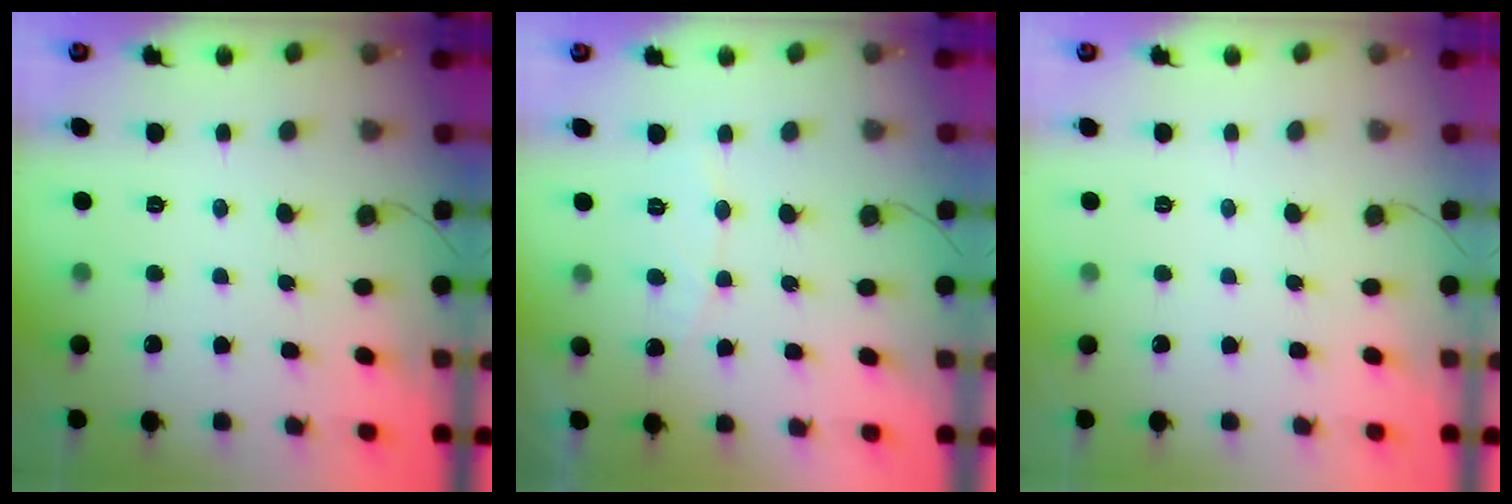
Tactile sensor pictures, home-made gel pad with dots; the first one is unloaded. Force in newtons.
{"total": 4.6, "press": 4.6, "slide": 0.3}
{"total": 0.0}